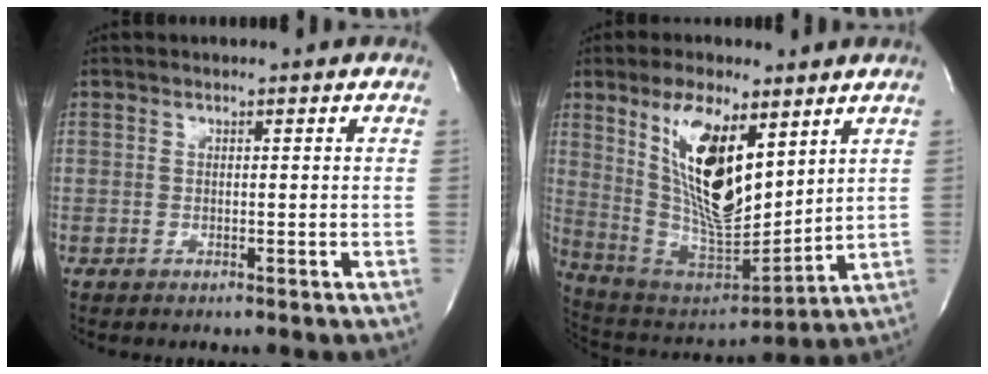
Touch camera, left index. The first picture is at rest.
{"total": 16.0, "force": [6.7, 5.2, 13.6], "torque": [-0.258, -0.003, 0.131]}